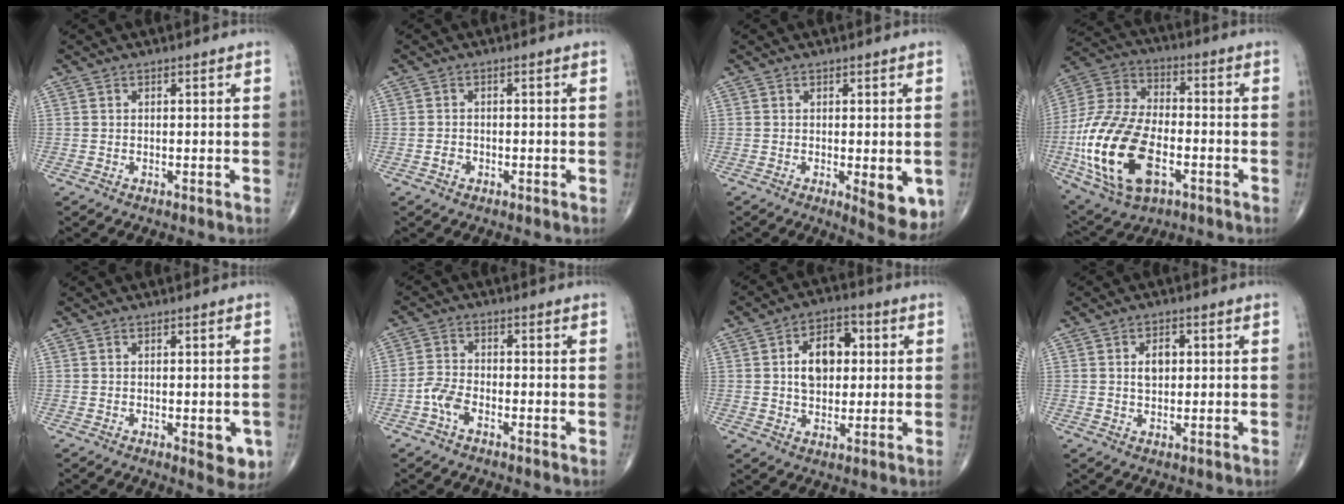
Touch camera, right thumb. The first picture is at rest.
{"total": 1.3, "force": [-0.7, 1.0, 0.5], "torque": [0.000, 0.005, -0.013]}
{"total": 6.9, "force": [-1.5, 2.2, 6.3], "torque": [-0.062, -0.016, -0.015]}
{"total": 22.8, "force": [-6.3, 12.6, 17.9], "torque": [-0.363, 0.012, -0.108]}
{"total": 4.8, "force": [-1.4, 1.9, 4.2], "torque": [-0.028, -0.006, -0.013]}
{"total": 3.9, "force": [-2.2, 1.9, 2.6], "torque": [-0.048, 0.012, -0.050]}
{"total": 10.2, "force": [1.7, 6.8, 7.3], "torque": [-0.088, 0.010, 0.025]}
{"total": 3.9, "force": [0.7, 2.6, 2.8], "torque": [-0.033, 0.001, 0.011]}